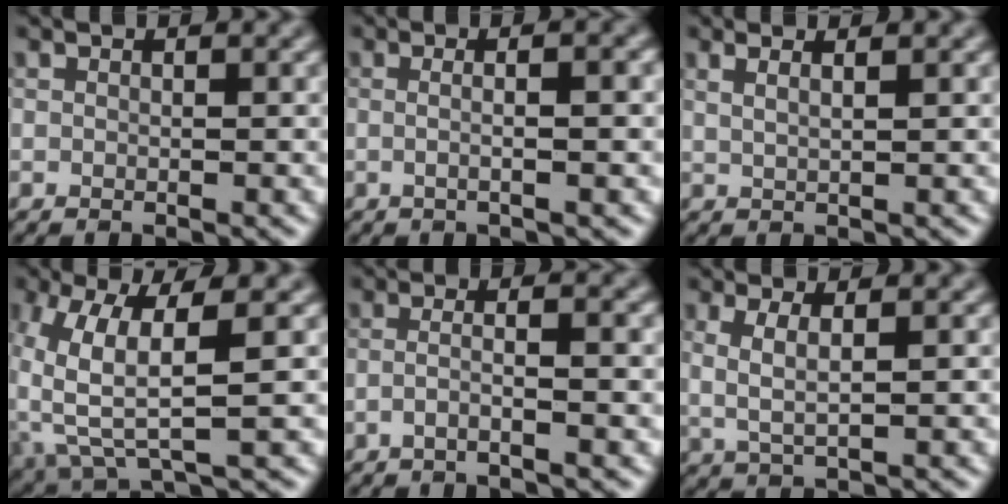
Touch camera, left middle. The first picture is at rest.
{"total": 4.6, "force": [0.0, 1.7, 4.3], "torque": [-0.035, 0.013, -0.023]}
{"total": 2.7, "force": [1.4, 1.2, 1.9], "torque": [-0.003, 0.015, -0.007]}
{"total": 6.9, "force": [0.1, 2.0, 6.6], "torque": [-0.151, 0.000, 0.009]}
{"total": 3.1, "force": [-1.3, 0.6, 2.7], "torque": [-0.039, 0.009, -0.028]}
{"total": 2.1, "force": [0.1, 0.5, 2.0], "torque": [-0.047, 0.001, 0.013]}